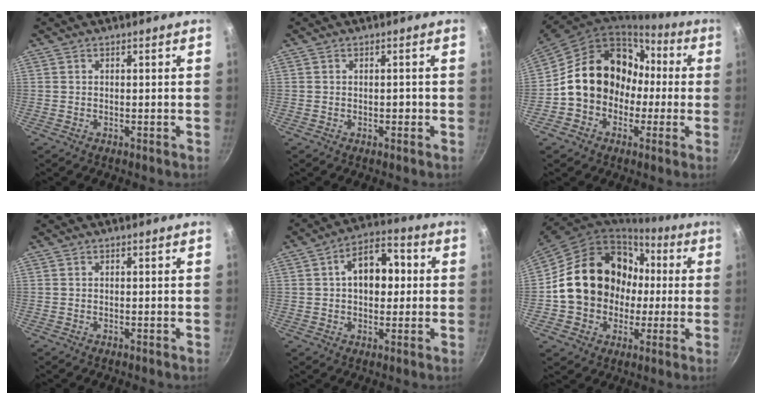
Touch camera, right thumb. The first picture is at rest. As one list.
[{"total": 1.0, "force": [-0.4, 0.6, 0.7], "torque": [-0.002, 0.003, -0.007]}, {"total": 17.9, "force": [-0.7, 14.8, 10.0], "torque": [-0.130, 0.070, -0.010]}, {"total": 0.0}, {"total": 11.2, "force": [1.4, 7.2, 8.4], "torque": [-0.087, 0.020, 0.009]}, {"total": 20.6, "force": [0.6, 17.1, 11.4], "torque": [-0.169, 0.048, 0.020]}]